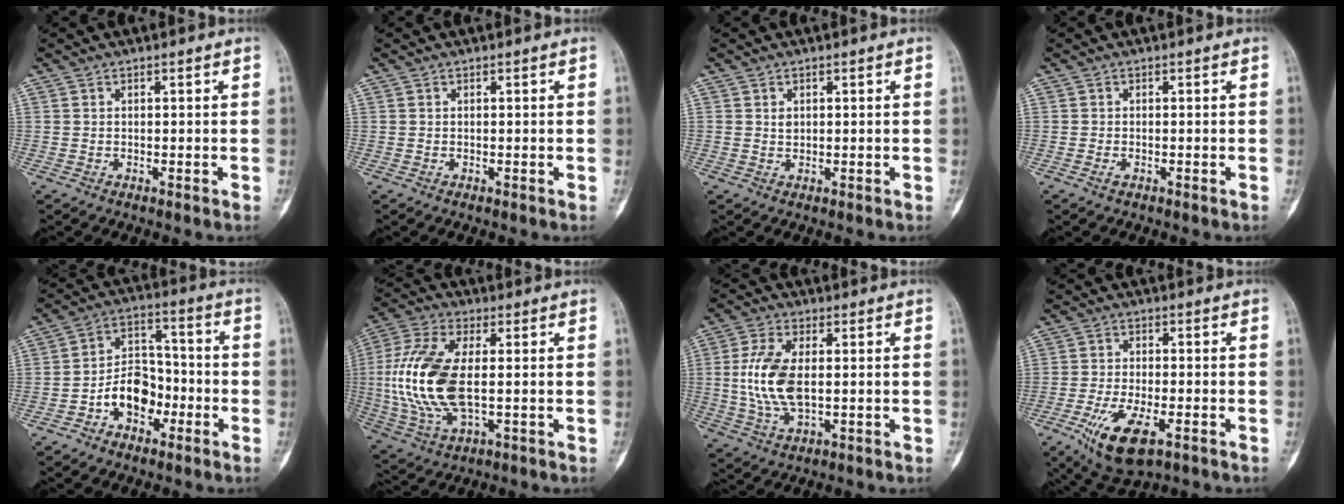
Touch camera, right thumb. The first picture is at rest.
{"total": 0.0}
{"total": 1.1, "force": [0.4, 0.9, 0.6], "torque": [0.001, 0.001, 0.007]}
{"total": 0.7, "force": [-0.4, 0.4, 0.3], "torque": [-0.012, 0.001, -0.007]}
{"total": 10.4, "force": [-4.0, 7.2, 6.3], "torque": [-0.077, 0.051, -0.075]}
{"total": 17.2, "force": [0.0, 8.3, 15.1], "torque": [-0.335, -0.001, 0.002]}
{"total": 10.9, "force": [0.4, 5.6, 9.3], "torque": [-0.198, 0.000, 0.009]}
{"total": 11.2, "force": [-5.1, 4.6, 8.8], "torque": [-0.170, 0.001, -0.080]}